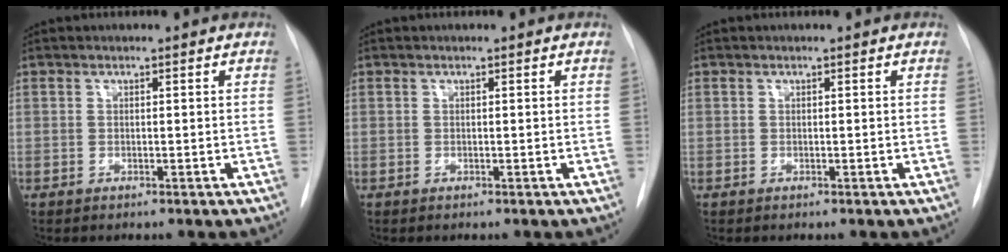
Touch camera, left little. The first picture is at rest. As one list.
[{"total": 0.0}, {"total": 0.0}]